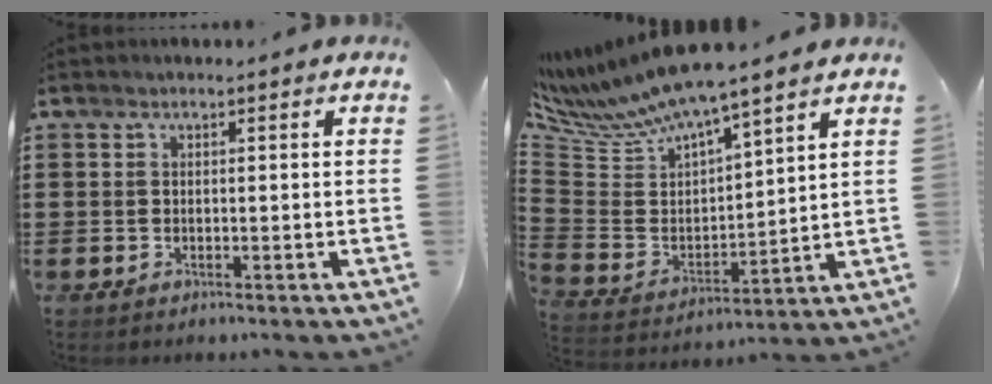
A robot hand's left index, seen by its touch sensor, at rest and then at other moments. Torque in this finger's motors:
{"motor_torque": [0.02, -1.10, 0.35, 0.21]}